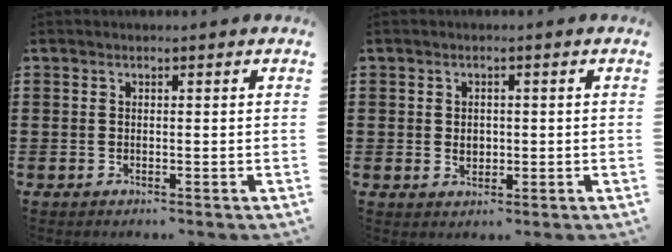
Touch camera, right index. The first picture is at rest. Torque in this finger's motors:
{"motor_torque": [1.08, 1.06, 0.36, 0.04]}